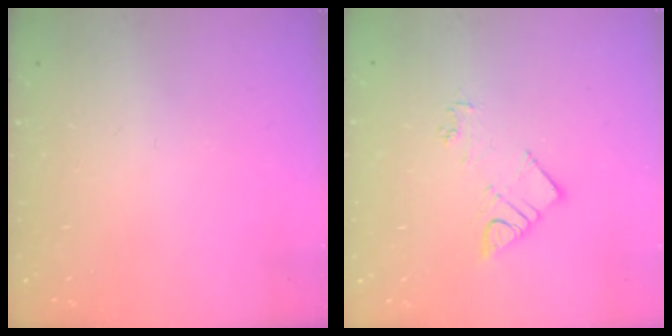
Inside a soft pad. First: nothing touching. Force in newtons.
{"total": 7.3, "press": 7.2, "slide": 0.7}